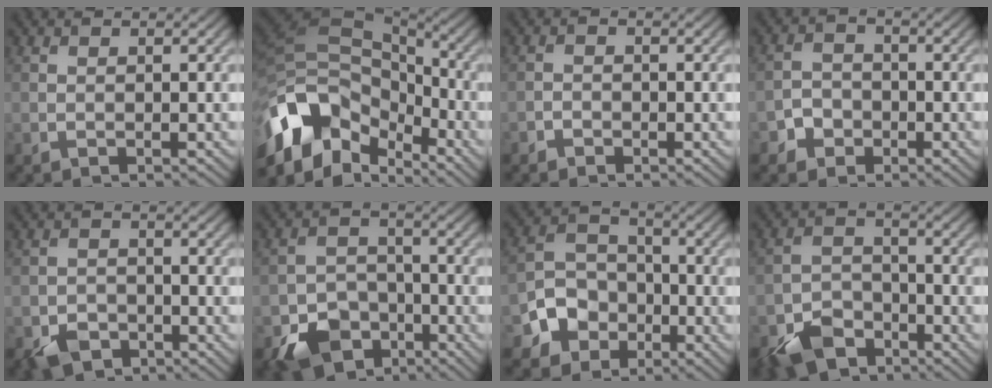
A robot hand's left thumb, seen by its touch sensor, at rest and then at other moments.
{"total": 15.3, "force": [-6.9, 9.9, 9.4], "torque": [-0.232, -0.036, -0.112]}
{"total": 1.1, "force": [-0.8, 0.7, 0.2], "torque": [-0.002, 0.001, -0.018]}
{"total": 3.0, "force": [-1.7, 2.4, 0.8], "torque": [-0.011, 0.002, -0.037]}
{"total": 3.6, "force": [-2.5, 2.3, 1.4], "torque": [-0.025, -0.009, -0.052]}
{"total": 8.2, "force": [-4.9, 5.6, 3.4], "torque": [-0.067, -0.016, -0.094]}
{"total": 7.2, "force": [-3.4, 5.7, 2.8], "torque": [-0.060, -0.002, -0.078]}
{"total": 6.8, "force": [-4.8, 4.0, 2.8], "torque": [-0.057, -0.009, -0.098]}